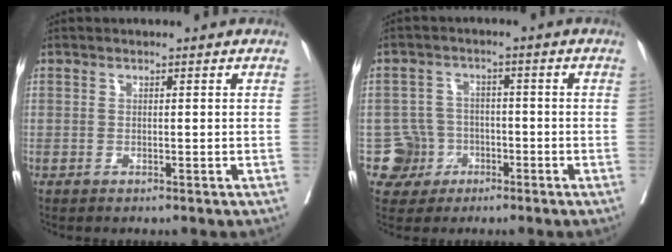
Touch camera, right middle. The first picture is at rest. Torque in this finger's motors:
{"motor_torque": [0.10, -0.05, -0.08, -0.05]}